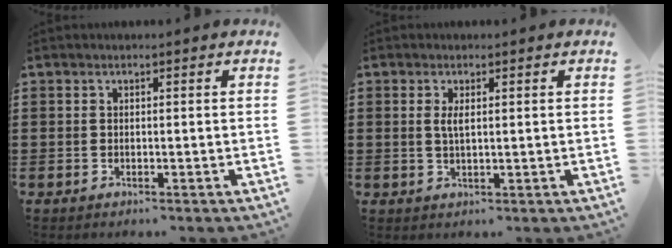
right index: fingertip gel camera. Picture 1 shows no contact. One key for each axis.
{"total": 1.8, "fx": 0.4, "fy": 0.5, "fz": 1.7, "tx": -0.035, "ty": 0.003, "tz": 0.005}